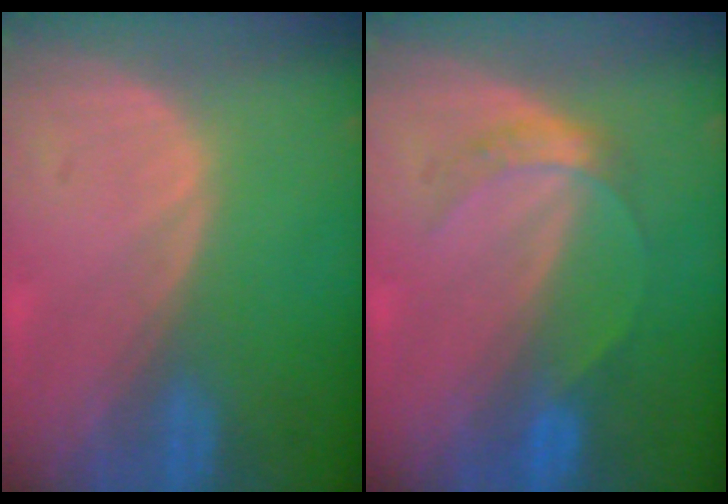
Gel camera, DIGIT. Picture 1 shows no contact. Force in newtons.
{"total": 3.5, "press": 3.5, "slide": 0.4}